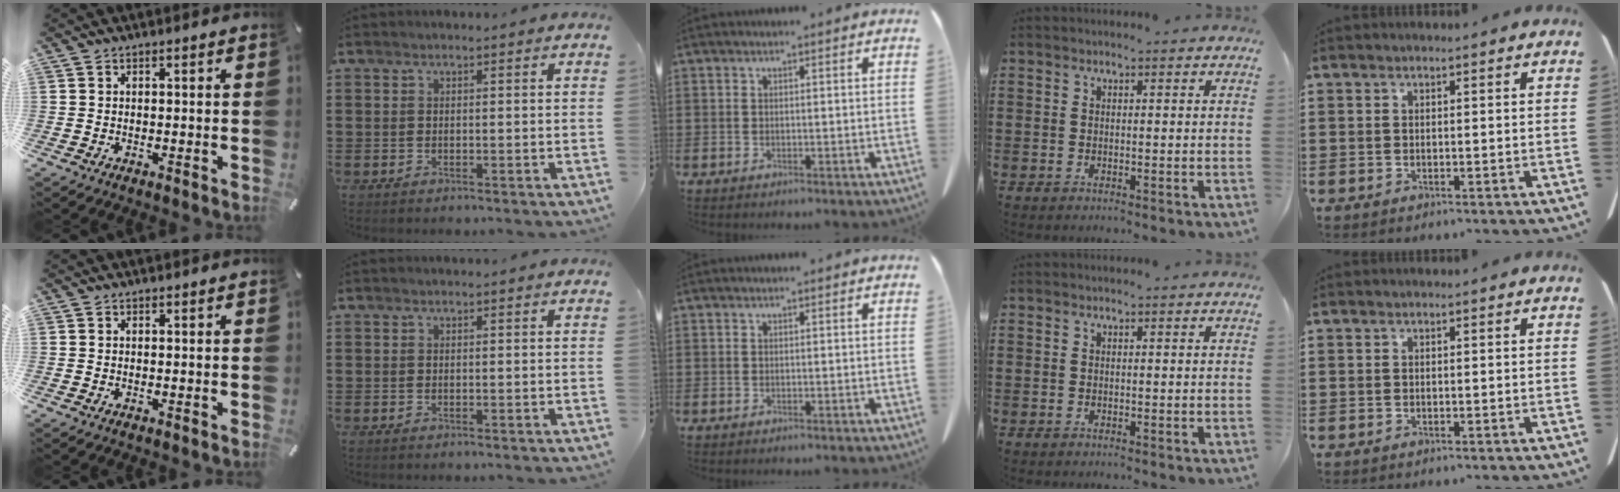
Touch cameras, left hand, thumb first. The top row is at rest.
{}